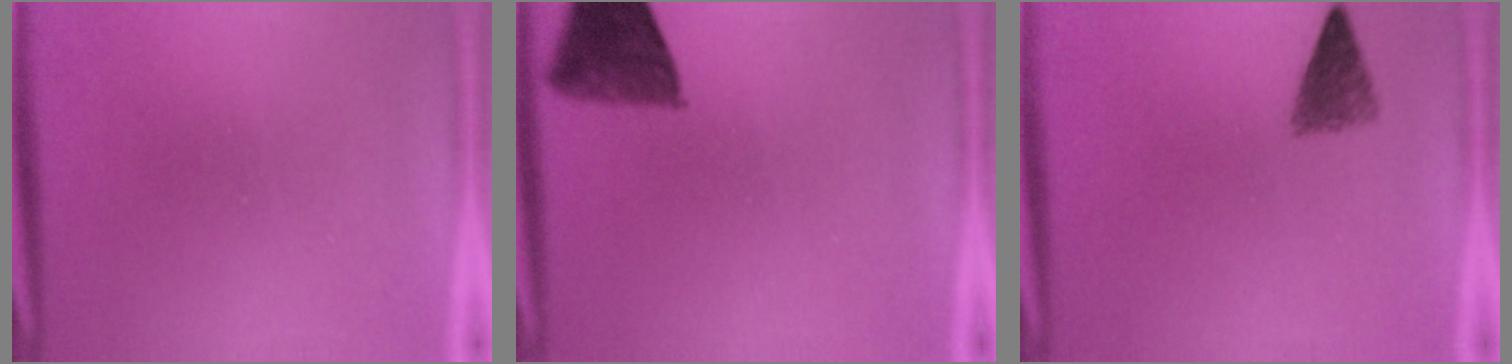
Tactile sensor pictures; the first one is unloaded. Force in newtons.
{"total": 8.1}
{"total": 3.1}